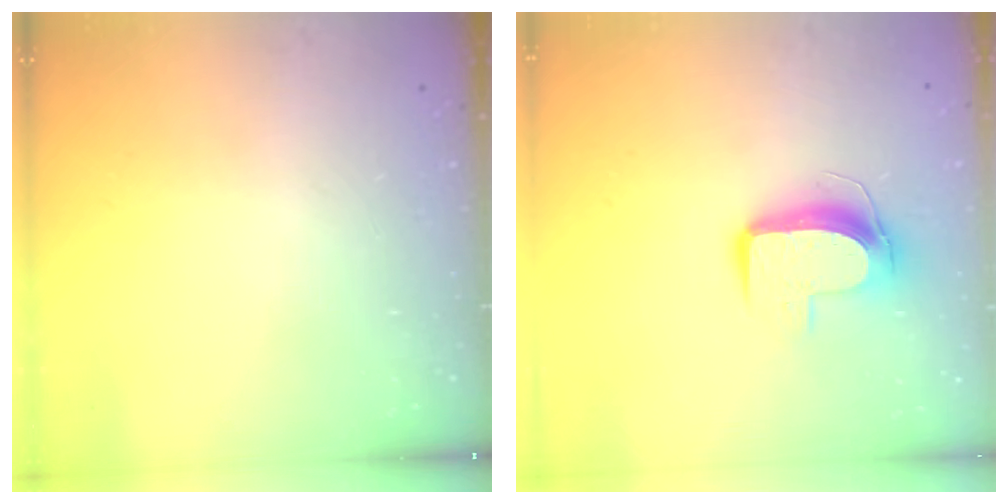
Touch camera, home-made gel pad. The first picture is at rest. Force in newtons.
{"total": 9.8, "press": 9.7, "slide": 1.0}